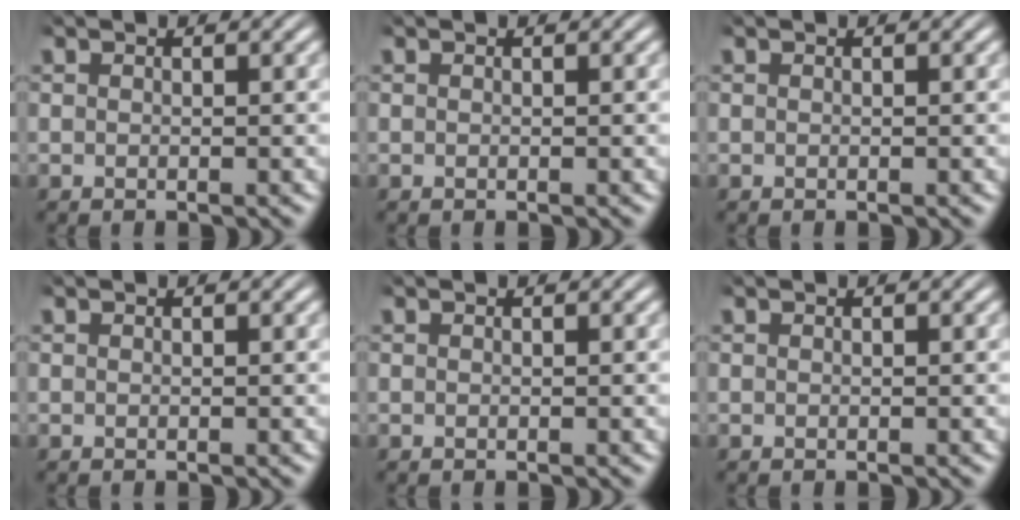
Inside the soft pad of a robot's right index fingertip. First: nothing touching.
{"total": 0.0}
{"total": 0.0}
{"total": 0.0}
{"total": 0.0}
{"total": 0.0}